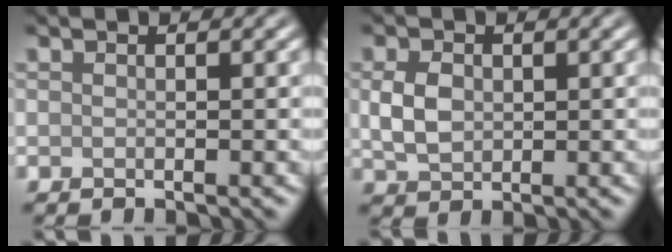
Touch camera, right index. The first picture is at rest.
{"total": 3.1, "force": [0.3, 2.2, 2.0], "torque": [-0.048, 0.001, 0.007]}